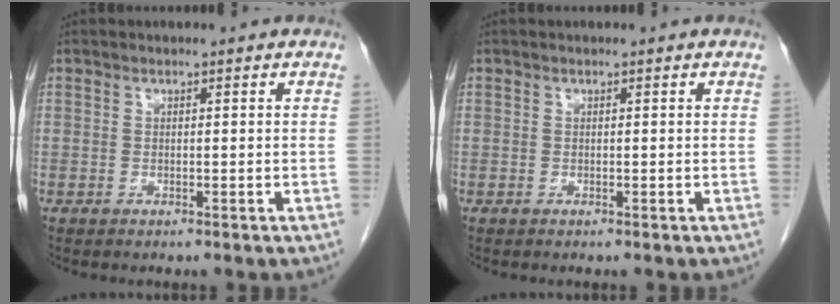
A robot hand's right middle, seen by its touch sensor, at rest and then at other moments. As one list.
[{"total": 0.0}]